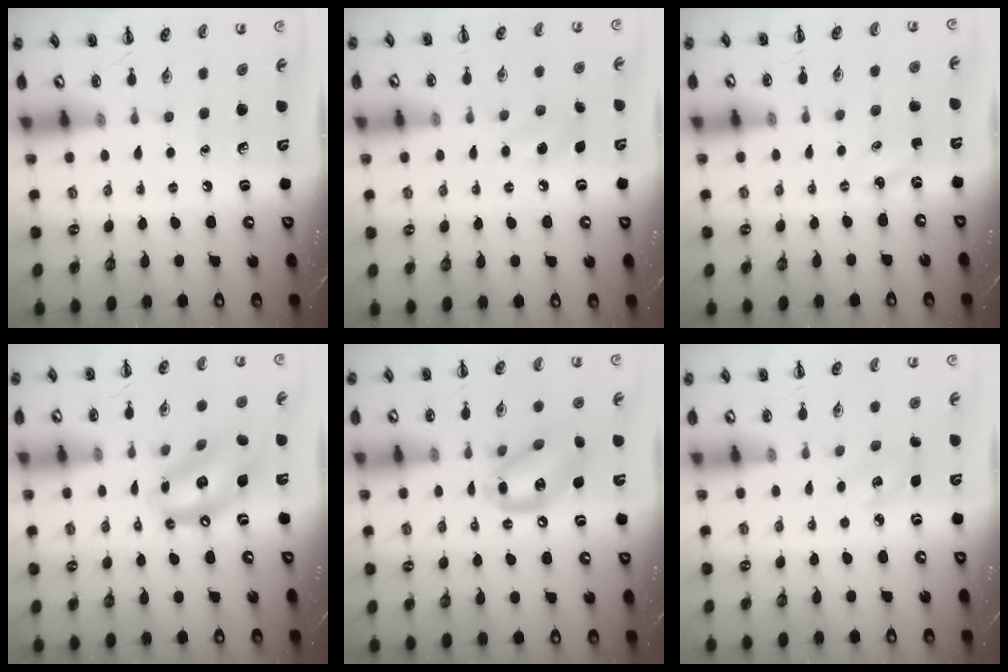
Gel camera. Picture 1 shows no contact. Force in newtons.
{"total": 7.4, "press": 7.1, "slide": 2.0}
{"total": 3.2, "press": 3.0, "slide": 0.9}
{"total": 14.3, "press": 13.7, "slide": 3.8}
{"total": 14.0, "press": 13.7, "slide": 3.0}
{"total": 4.0, "press": 3.9, "slide": 0.9}